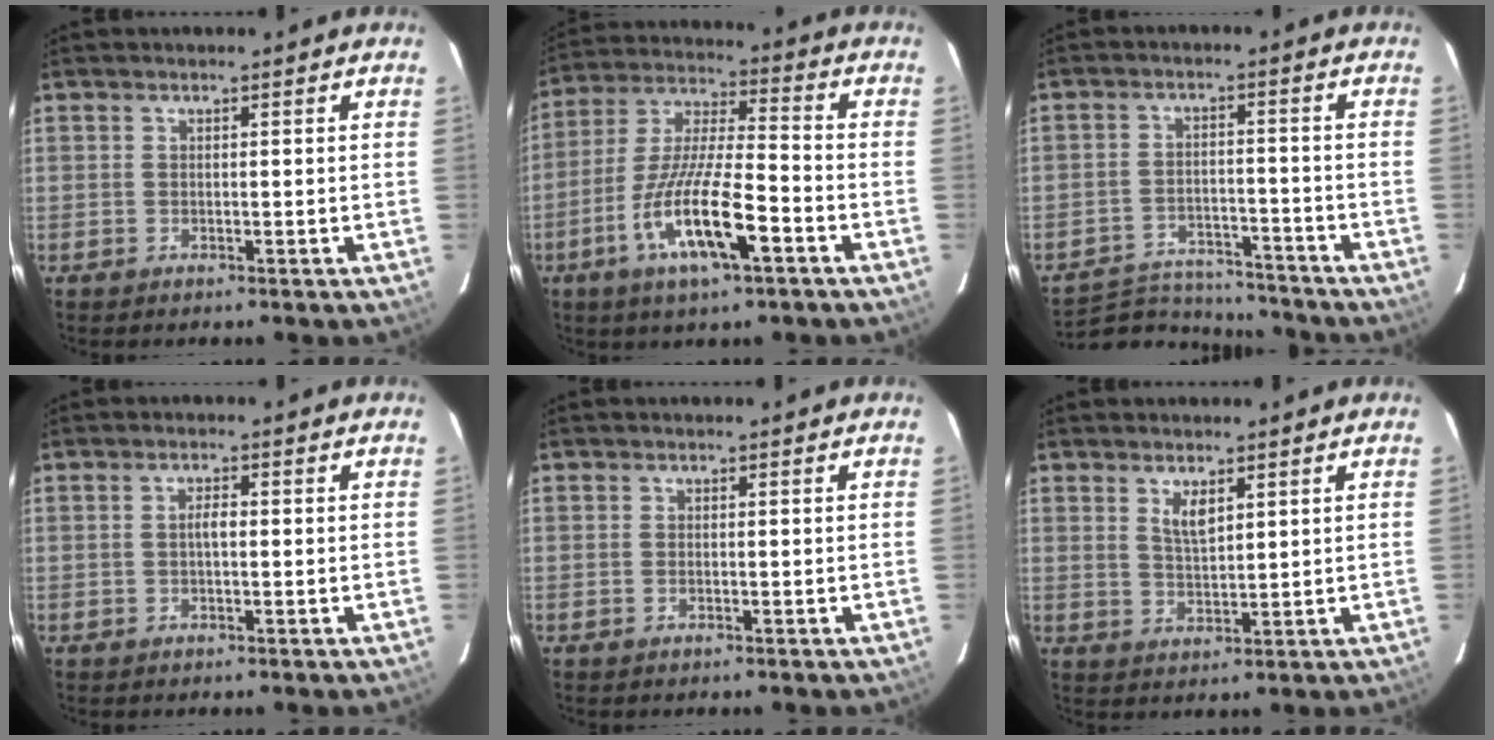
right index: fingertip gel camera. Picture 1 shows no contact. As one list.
[{"total": 15.3, "force": [-6.9, 3.1, 13.2], "torque": [-0.270, -0.015, -0.133]}, {"total": 13.3, "force": [-12.6, 3.4, 2.6], "torque": [-0.075, 0.015, -0.183]}, {"total": 1.8, "force": [-0.1, 0.6, 1.6], "torque": [-0.031, 0.006, -0.004]}, {"total": 0.0}, {"total": 3.7, "force": [2.0, 1.4, 2.8], "torque": [-0.051, -0.003, 0.039]}]